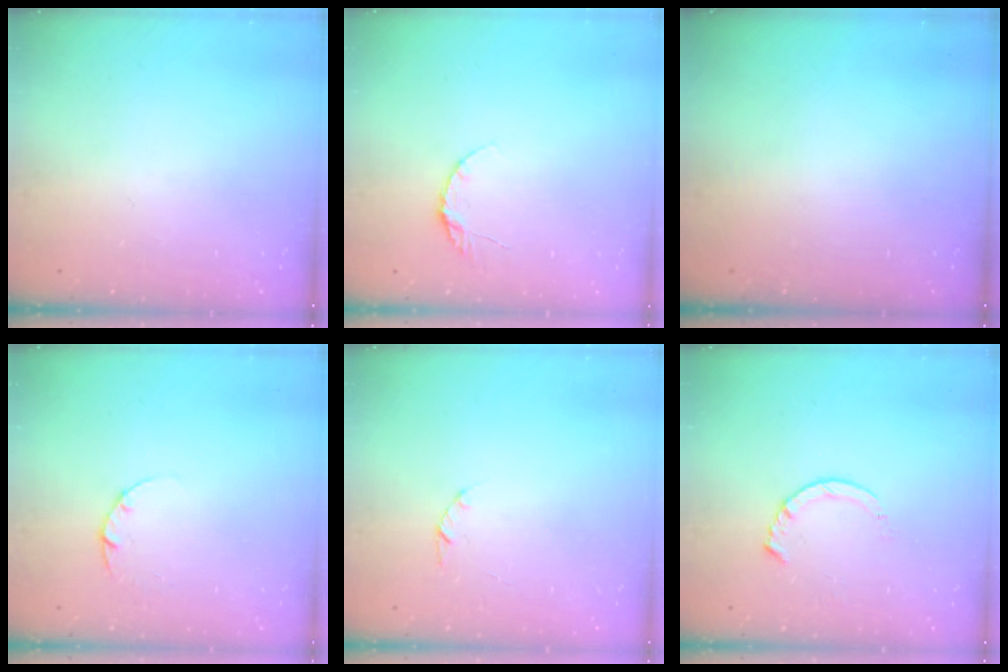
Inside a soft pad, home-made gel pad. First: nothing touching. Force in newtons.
{"total": 4.1, "press": 4.1, "slide": 0.5}
{"total": 0.0}
{"total": 2.2, "press": 2.2, "slide": 0.3}
{"total": 1.4, "press": 1.4, "slide": 0.3}
{"total": 4.6, "press": 4.6, "slide": 0.5}